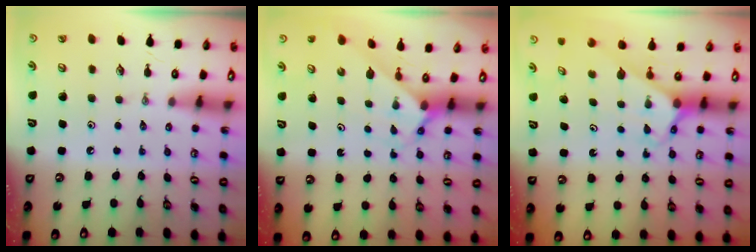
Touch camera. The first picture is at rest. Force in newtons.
{"total": 2.6, "press": 2.6, "slide": 0.2}
{"total": 2.7, "press": 2.7, "slide": 0.1}